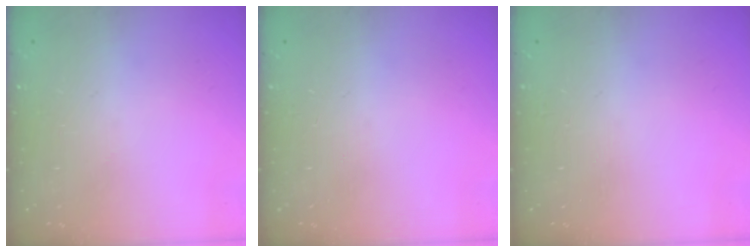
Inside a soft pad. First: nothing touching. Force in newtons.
{"total": 0.0}
{"total": 0.0}